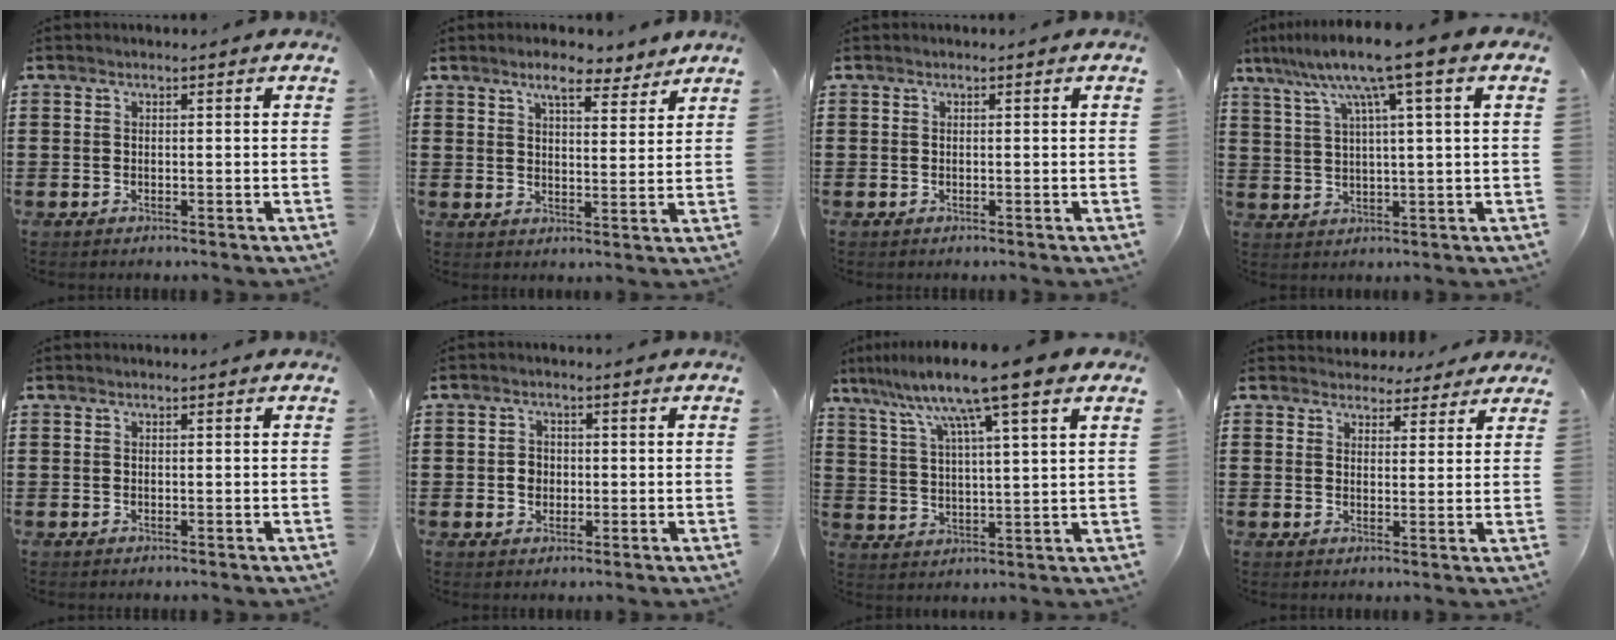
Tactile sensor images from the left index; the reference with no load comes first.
{"total": 6.2, "force": [5.2, 1.5, 2.9], "torque": [-0.055, -0.014, 0.092]}
{"total": 0.0}
{"total": 9.3, "force": [5.1, -0.1, 7.8], "torque": [-0.162, -0.011, 0.084]}
{"total": 0.0}
{"total": 2.3, "force": [-0.2, 2.1, 0.9], "torque": [-0.025, 0.006, -0.006]}
{"total": 10.3, "force": [7.5, -0.1, 7.0], "torque": [-0.159, -0.027, 0.122]}
{"total": 3.7, "force": [3.3, 1.6, 0.2], "torque": [-0.011, -0.006, 0.062]}